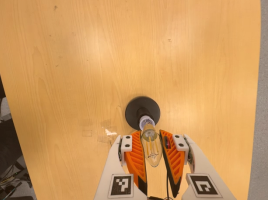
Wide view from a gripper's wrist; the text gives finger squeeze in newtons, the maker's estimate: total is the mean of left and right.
{"total": 18.1, "left": 19.4, "right": 16.8}